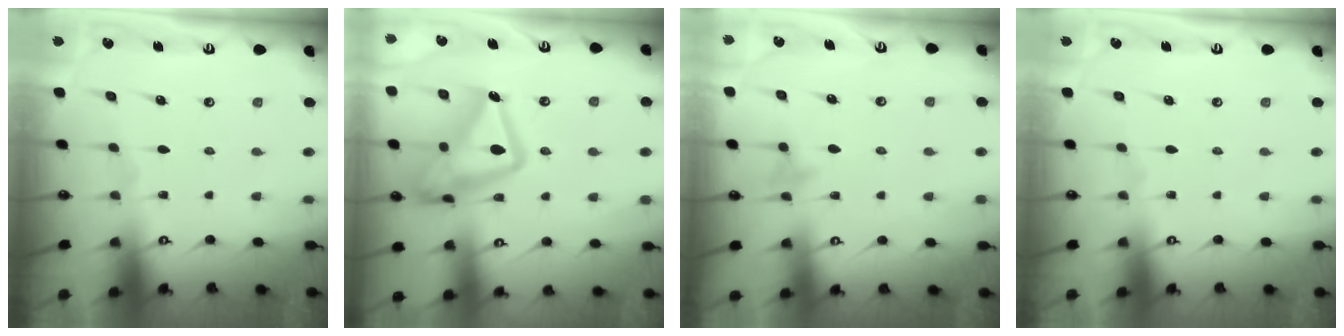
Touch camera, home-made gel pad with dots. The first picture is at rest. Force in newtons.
{"total": 20.8, "press": 20.7, "slide": 1.6}
{"total": 5.6, "press": 5.6, "slide": 0.7}
{"total": 0.0}